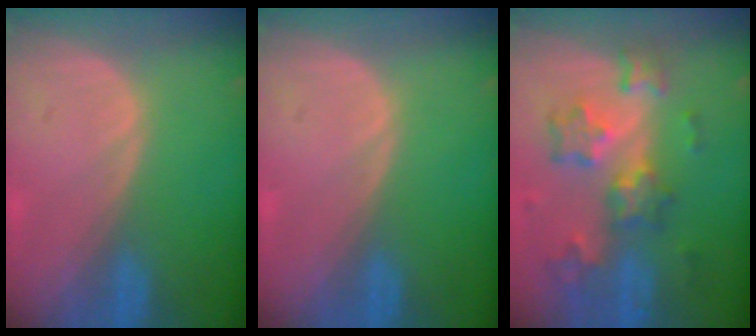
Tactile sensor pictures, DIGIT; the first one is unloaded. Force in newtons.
{"total": 0.0}
{"total": 8.7, "press": 7.7, "slide": 4.1}